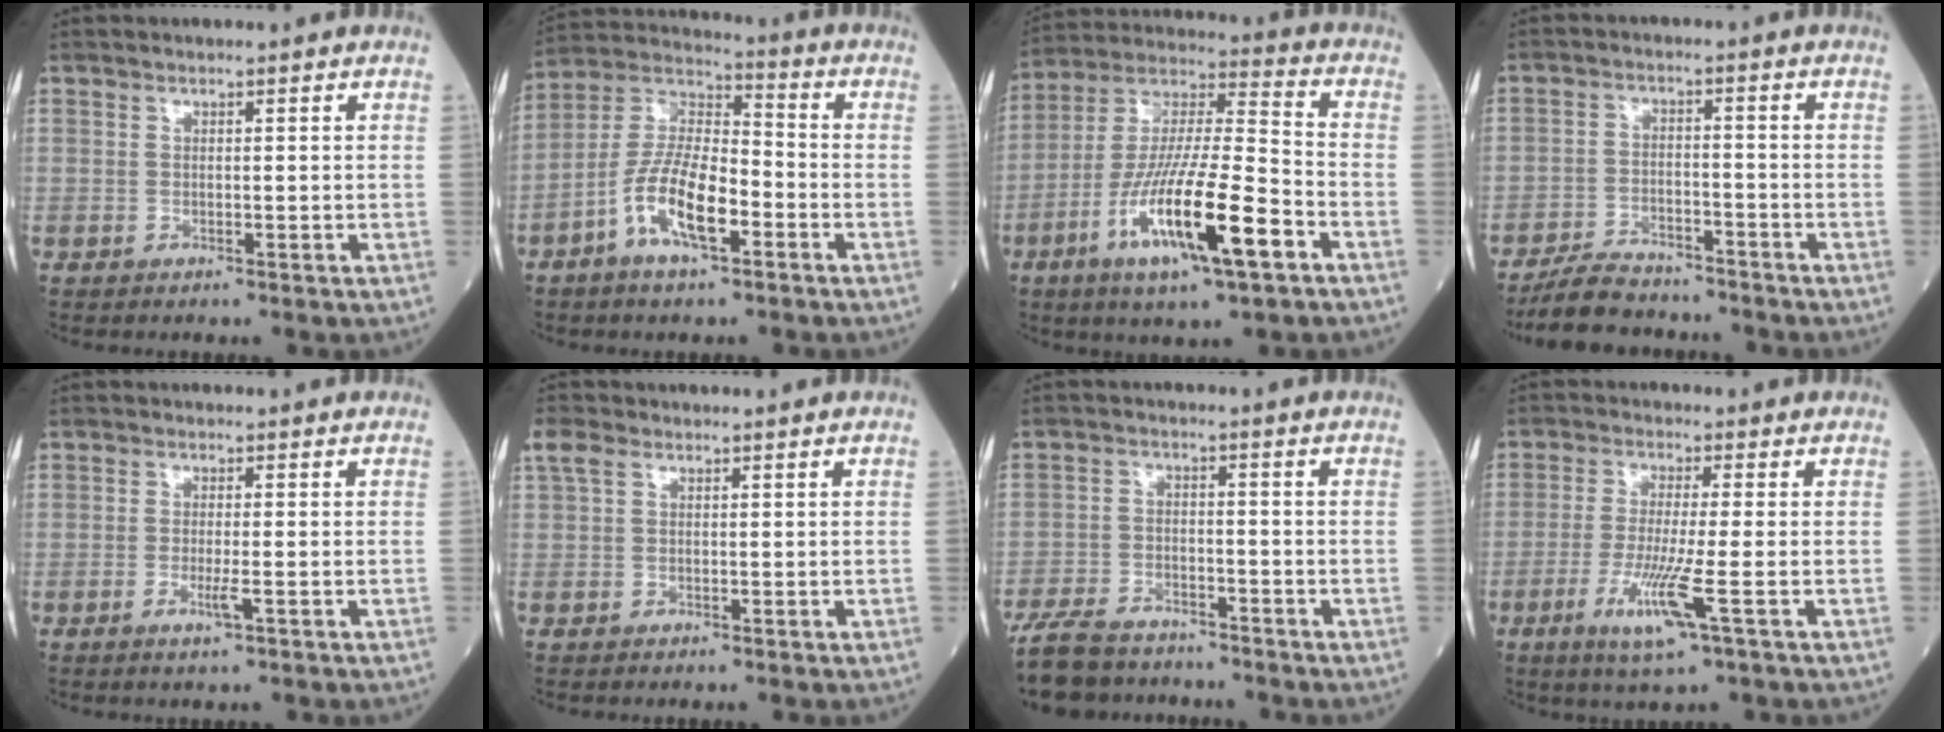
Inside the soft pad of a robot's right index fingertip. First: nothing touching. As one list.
[{"total": 11.6, "force": [-5.0, 3.7, 9.9], "torque": [-0.204, 0.008, -0.097]}, {"total": 18.4, "force": [-7.8, 2.5, 16.5], "torque": [-0.324, -0.020, -0.138]}, {"total": 8.0, "force": [-7.3, 2.4, 2.2], "torque": [-0.042, -0.011, -0.125]}, {"total": 2.2, "force": [-0.9, 0.0, 2.1], "torque": [-0.041, -0.005, -0.016]}, {"total": 2.0, "force": [0.9, 1.4, 1.2], "torque": [-0.035, 0.024, 0.019]}, {"total": 10.1, "force": [-8.8, 3.3, 3.6], "torque": [-0.069, -0.014, -0.147]}, {"total": 7.7, "force": [-3.0, -0.3, 7.1], "torque": [-0.143, -0.025, -0.057]}]